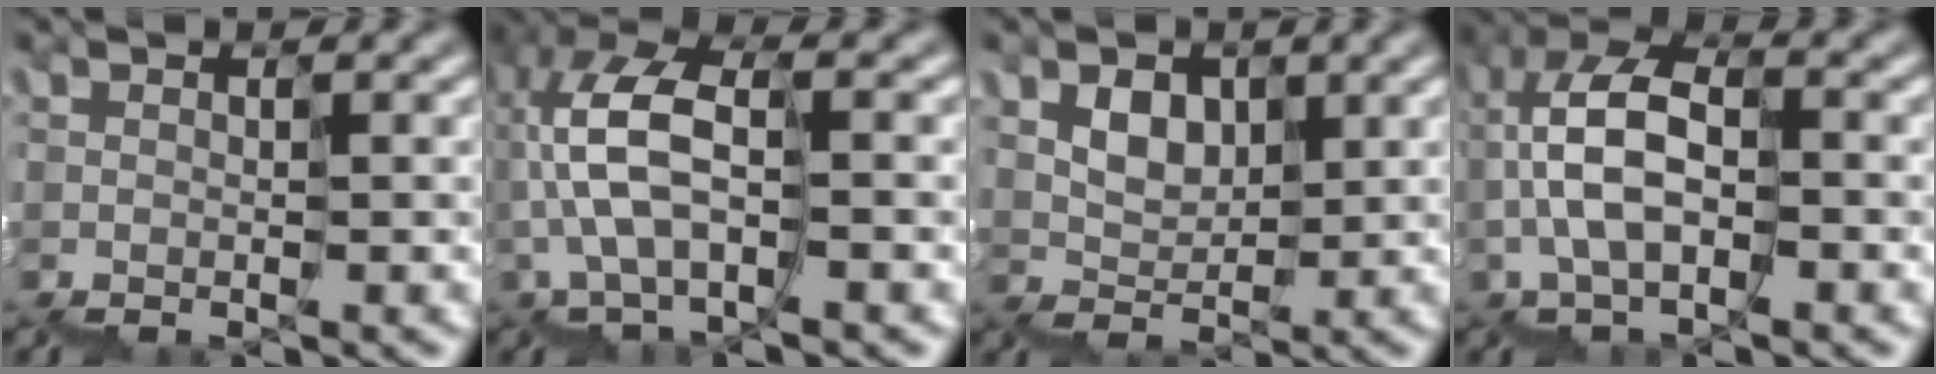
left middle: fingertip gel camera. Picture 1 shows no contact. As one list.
[{"total": 6.8, "force": [0.0, 3.3, 6.0], "torque": [-0.166, 0.035, -0.002]}, {"total": 2.3, "force": [1.6, 0.8, -1.4], "torque": [0.010, 0.017, 0.032]}, {"total": 5.5, "force": [-0.5, 2.9, 4.7], "torque": [-0.129, 0.040, -0.015]}]